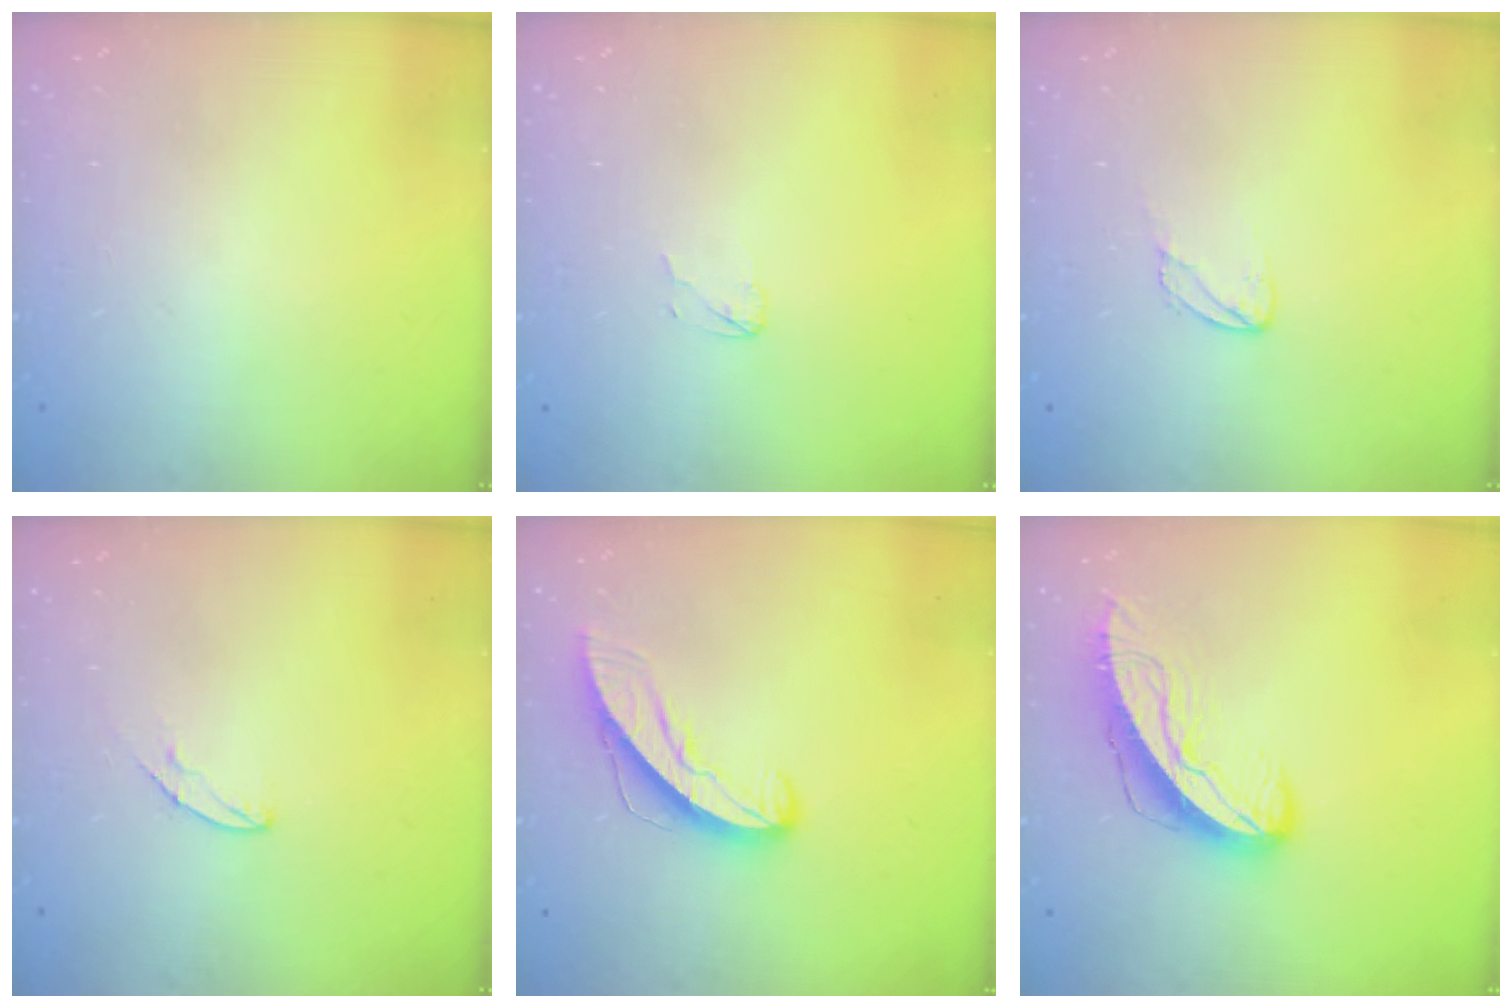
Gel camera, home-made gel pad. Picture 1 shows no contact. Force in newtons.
{"total": 2.4, "press": 2.4, "slide": 0.2}
{"total": 2.9, "press": 2.9, "slide": 0.2}
{"total": 5.2, "press": 5.1, "slide": 0.4}
{"total": 9.9, "press": 9.8, "slide": 0.6}
{"total": 10.0, "press": 10.0, "slide": 1.2}